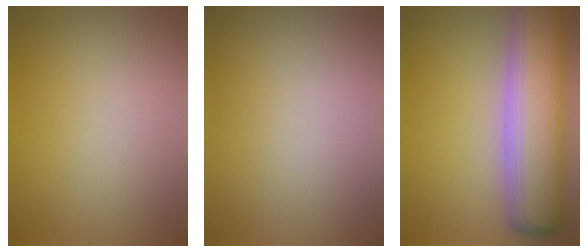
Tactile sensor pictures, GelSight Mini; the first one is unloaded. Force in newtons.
{"total": 0.0}
{"total": 10.4, "press": 10.4, "slide": 0.7}